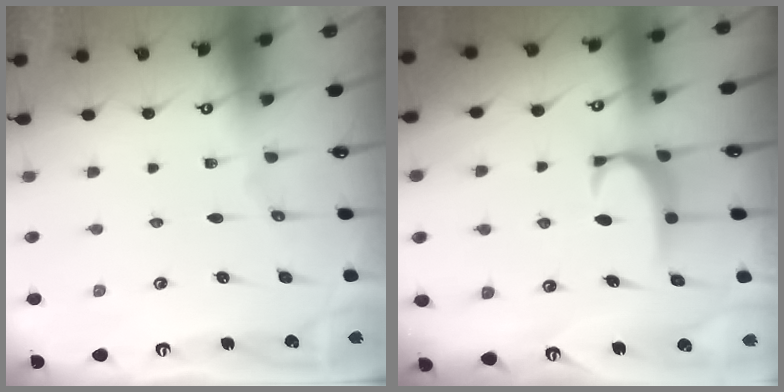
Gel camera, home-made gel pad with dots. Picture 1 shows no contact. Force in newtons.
{"total": 1.9, "press": 1.9, "slide": 0.5}